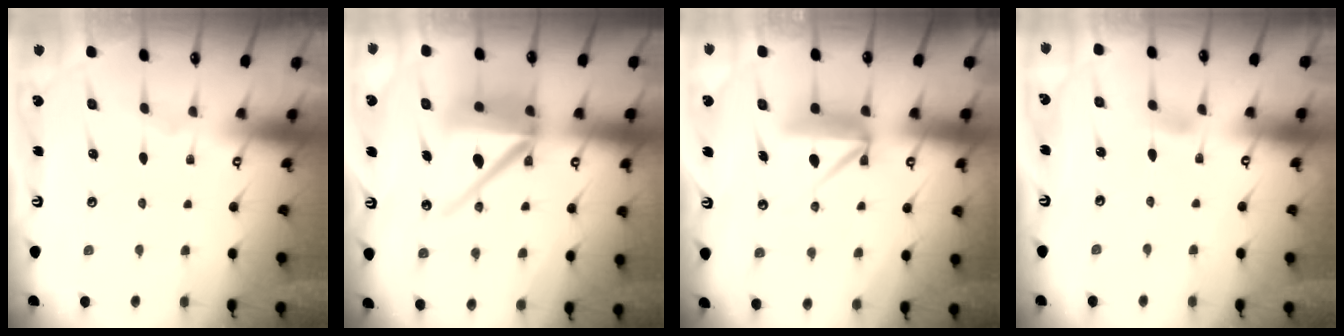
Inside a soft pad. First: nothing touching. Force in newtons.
{"total": 15.9, "press": 15.7, "slide": 2.0}
{"total": 8.7, "press": 8.7, "slide": 0.6}
{"total": 2.9, "press": 2.9, "slide": 0.4}